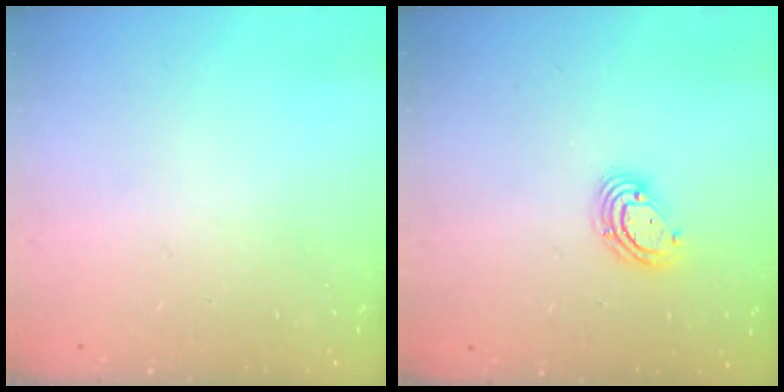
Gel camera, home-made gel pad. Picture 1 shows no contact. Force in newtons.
{"total": 6.2, "press": 6.1, "slide": 1.0}